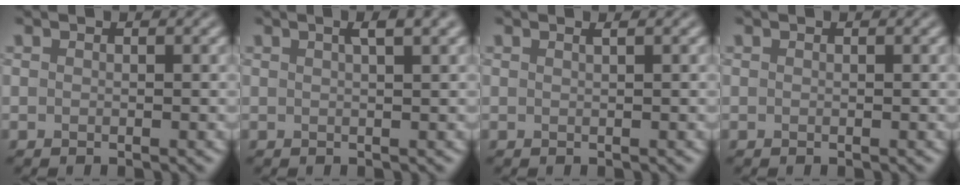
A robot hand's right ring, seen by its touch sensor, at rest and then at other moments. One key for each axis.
{"total": 2.4, "fx": 1.3, "fy": 0.6, "fz": 2.0, "tx": -0.020, "ty": 0.005, "tz": 0.011}
{"total": 0.8, "fx": 0.5, "fy": 0.3, "fz": 0.6, "tx": -0.003, "ty": 0.001, "tz": 0.004}
{"total": 0.0}